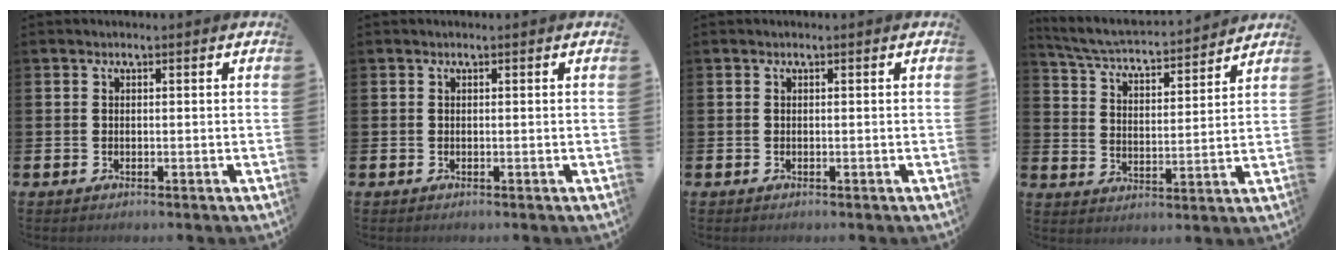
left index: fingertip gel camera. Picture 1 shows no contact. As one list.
[{"total": 0.0}, {"total": 0.0}, {"total": 5.2, "force": [5.0, 0.6, 1.3], "torque": [-0.050, -0.042, 0.081]}]